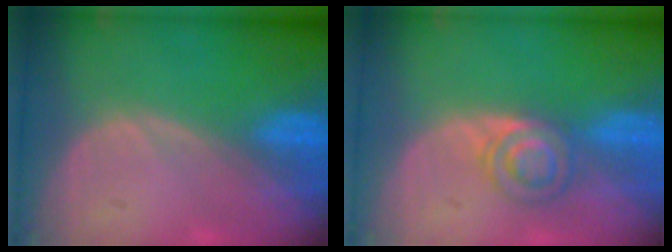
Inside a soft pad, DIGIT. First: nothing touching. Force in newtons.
{"total": 4.5, "press": 4.5, "slide": 0.4}